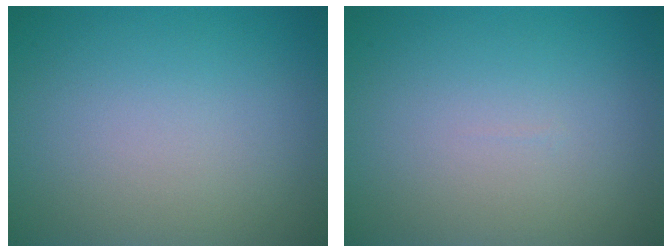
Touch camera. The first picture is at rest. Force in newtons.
{"total": 0.0}